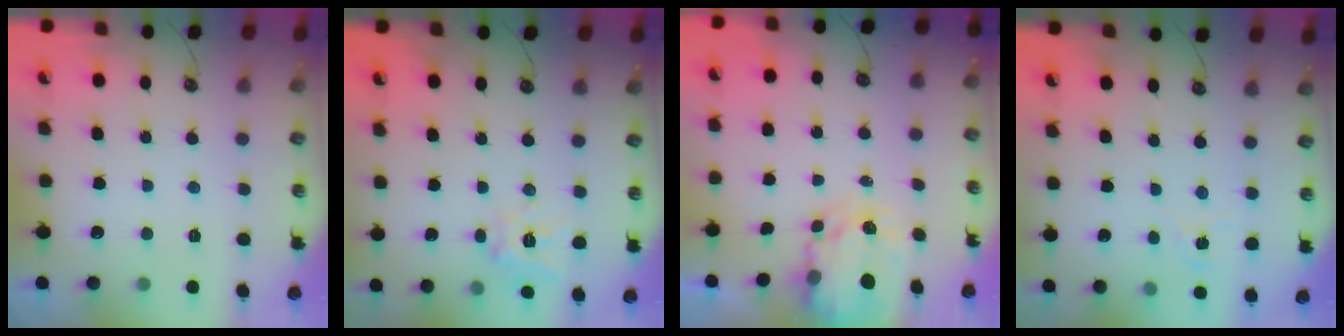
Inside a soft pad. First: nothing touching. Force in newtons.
{"total": 11.9, "press": 11.8, "slide": 1.1}
{"total": 3.9, "press": 3.9, "slide": 0.4}
{"total": 1.6, "press": 1.5, "slide": 0.3}